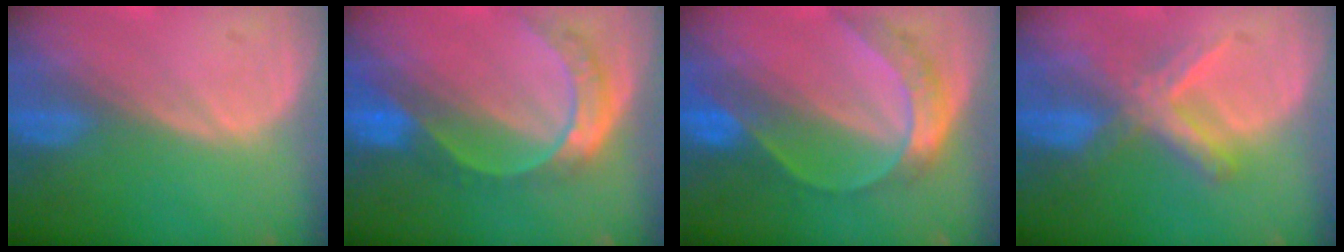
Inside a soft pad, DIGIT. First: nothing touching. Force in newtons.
{"total": 7.7, "press": 6.4, "slide": 4.3}
{"total": 7.5, "press": 6.3, "slide": 4.1}
{"total": 5.8, "press": 5.8, "slide": 0.5}